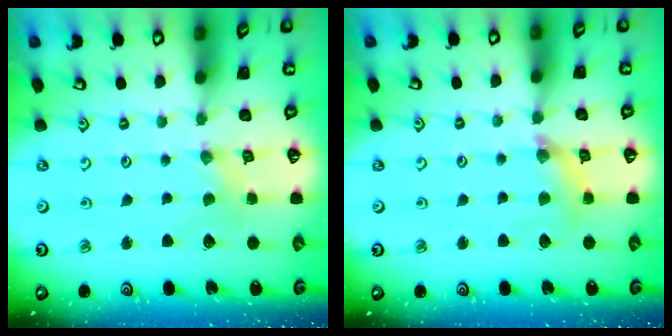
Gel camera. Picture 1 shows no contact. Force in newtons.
{"total": 6.3, "press": 6.3, "slide": 0.6}